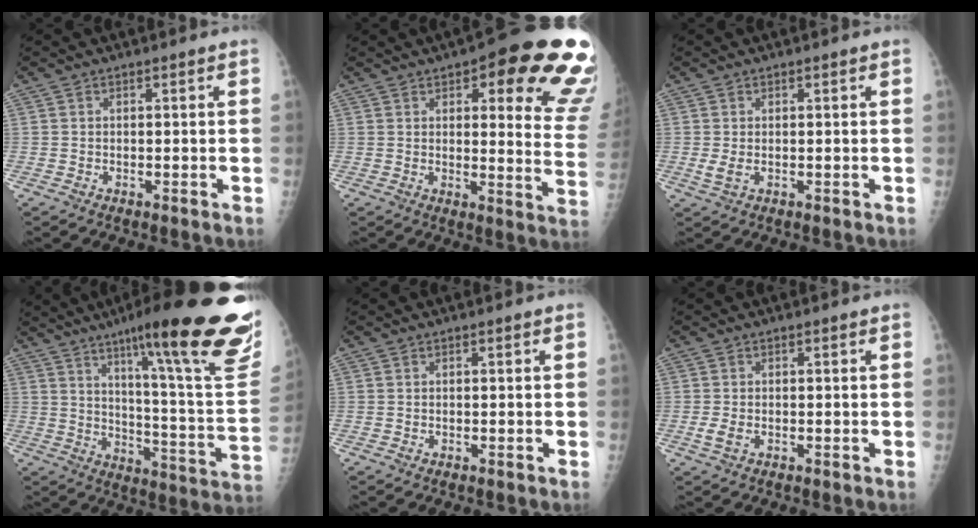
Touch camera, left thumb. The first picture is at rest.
{"total": 22.9, "force": [12.1, 7.2, 18.0], "torque": [-0.171, -0.046, 0.136]}
{"total": 2.3, "force": [0.3, 1.3, 1.9], "torque": [-0.037, -0.004, 0.011]}
{"total": 30.7, "force": [18.8, 4.5, 23.9], "torque": [-0.270, -0.077, 0.266]}
{"total": 0.0}
{"total": 2.1, "force": [-0.3, 1.3, 1.6], "torque": [-0.038, -0.005, -0.008]}